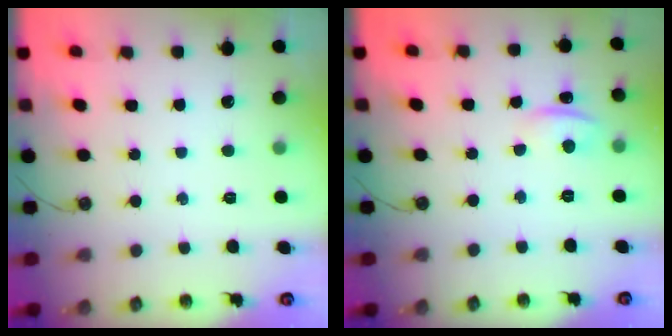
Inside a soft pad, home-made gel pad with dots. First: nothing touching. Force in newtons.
{"total": 1.6, "press": 1.2, "slide": 1.0}